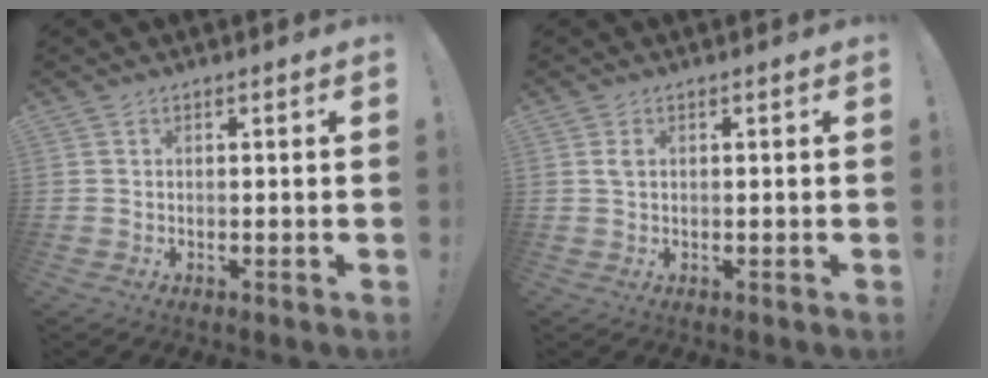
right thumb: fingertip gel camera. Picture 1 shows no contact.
{"total": 1.8, "force": [0.7, 1.0, 1.4], "torque": [-0.021, 0.001, 0.010]}